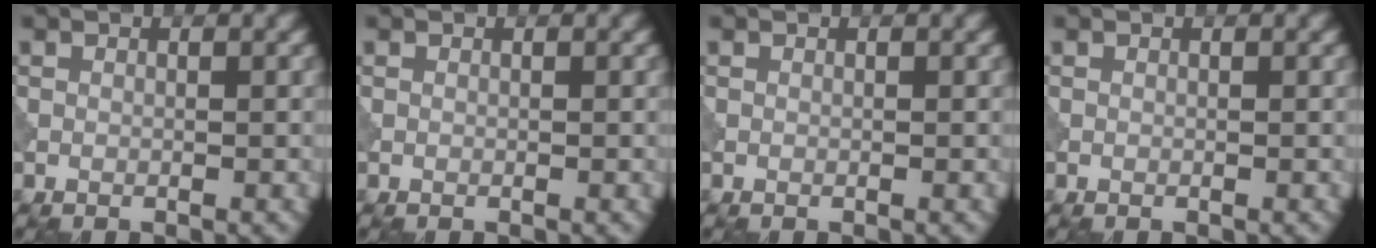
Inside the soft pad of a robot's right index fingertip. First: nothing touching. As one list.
[{"total": 0.0}, {"total": 0.0}, {"total": 0.0}]